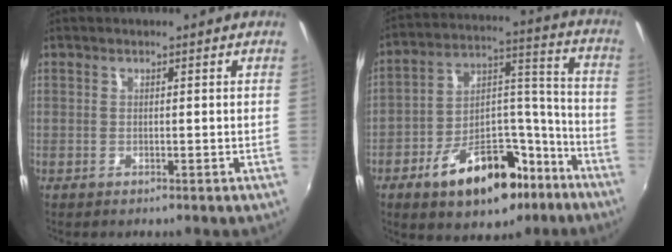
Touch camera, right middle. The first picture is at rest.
{"total": 19.5, "force": [-11.6, 10.7, 11.4], "torque": [-0.190, 0.046, -0.158]}